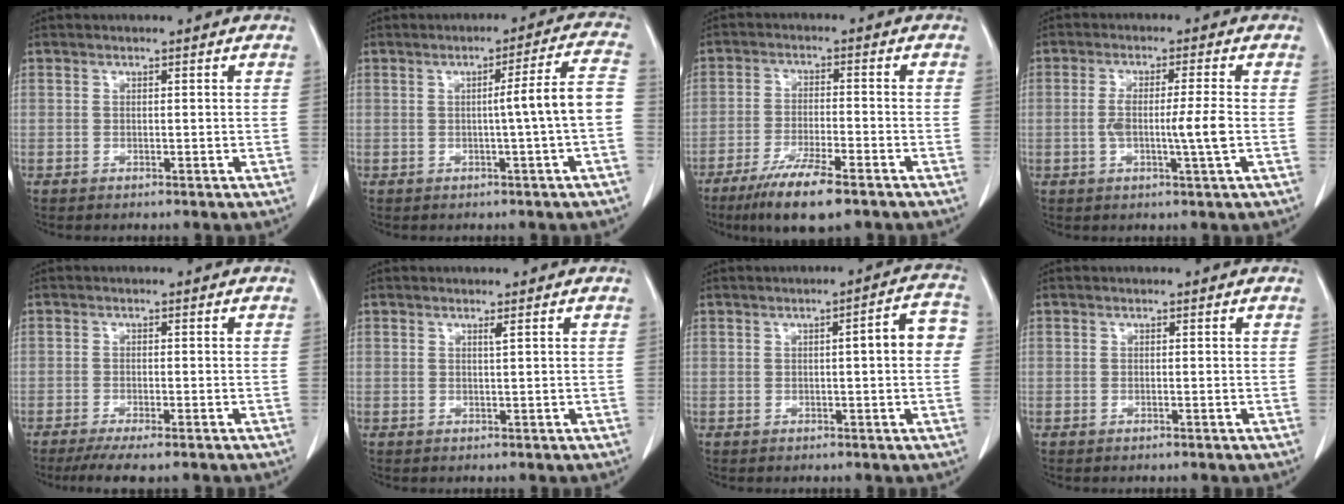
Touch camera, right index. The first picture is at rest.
{"total": 7.2, "force": [-1.0, -1.1, 7.0], "torque": [-0.091, 0.015, -0.014]}
{"total": 9.7, "force": [-6.7, 1.2, 7.0], "torque": [-0.119, -0.021, -0.109]}
{"total": 5.9, "force": [-1.0, -0.4, 5.9], "torque": [-0.109, -0.002, -0.016]}
{"total": 5.4, "force": [-4.1, 0.6, 3.5], "torque": [-0.049, -0.012, -0.063]}
{"total": 0.6, "force": [0.4, -0.2, 0.5], "torque": [-0.015, -0.004, 0.010]}
{"total": 5.9, "force": [0.5, 1.0, 5.8], "torque": [-0.069, 0.021, 0.001]}
{"total": 0.0}